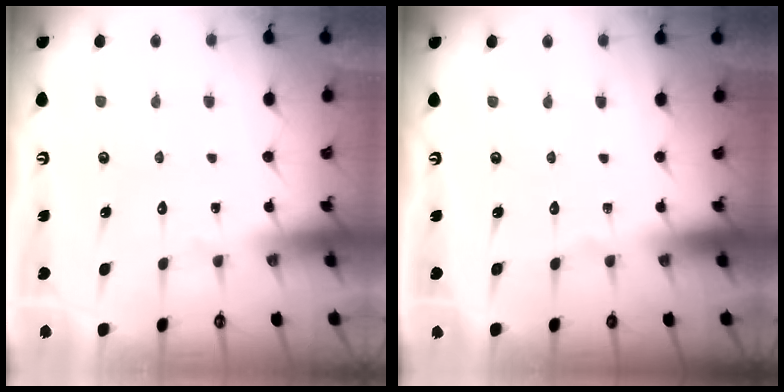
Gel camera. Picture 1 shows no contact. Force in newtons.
{"total": 0.0}